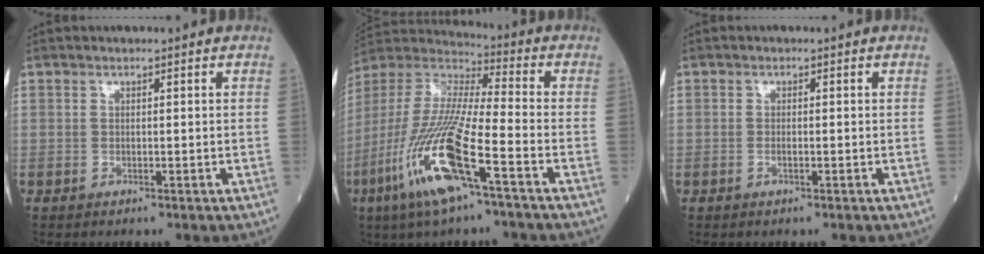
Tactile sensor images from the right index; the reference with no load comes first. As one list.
[{"total": 18.2, "force": [-8.1, 1.9, 16.2], "torque": [-0.363, -0.033, -0.161]}, {"total": 0.9, "force": [-0.3, 0.3, 0.8], "torque": [-0.018, -0.001, -0.004]}]